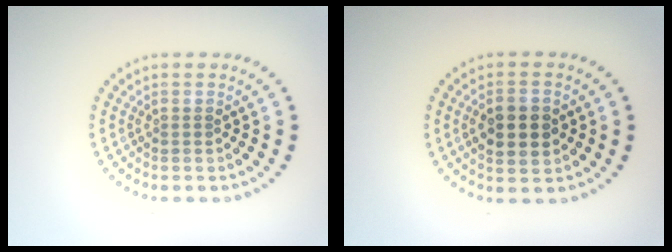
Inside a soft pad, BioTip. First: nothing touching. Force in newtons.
{"total": 4.4, "press": 4.4, "slide": 0.2}